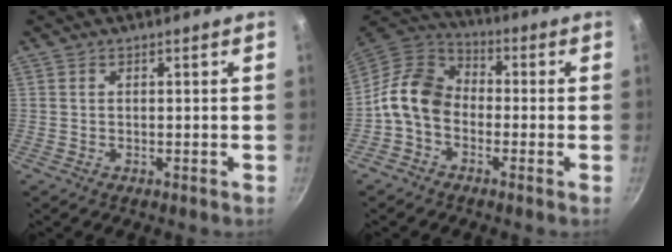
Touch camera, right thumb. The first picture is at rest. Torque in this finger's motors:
{"motor_torque": [1.54, 2.28, 0.92, -1.34, 0.12]}